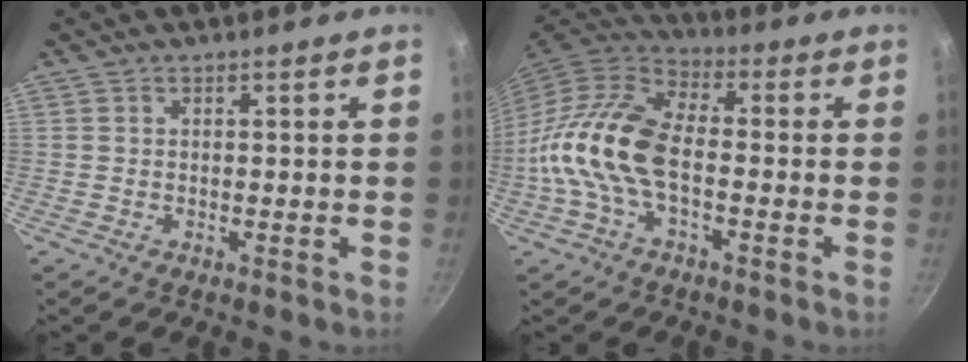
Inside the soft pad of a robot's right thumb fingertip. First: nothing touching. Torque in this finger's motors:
{"motor_torque": [1.68, 3.32, 1.41, -1.36, 0.26]}